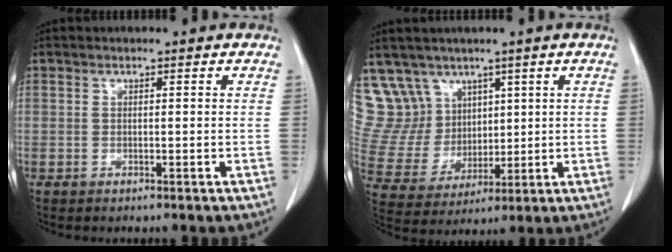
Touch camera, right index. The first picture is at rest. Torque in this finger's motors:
{"motor_torque": [-0.64, 0.80, -0.02, -0.03]}